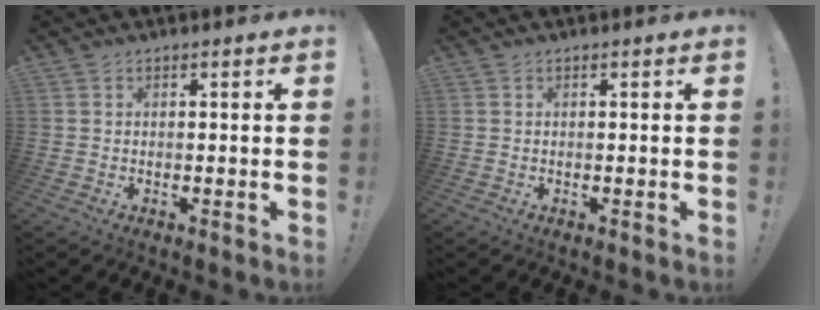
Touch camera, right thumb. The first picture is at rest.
{"total": 0.0}